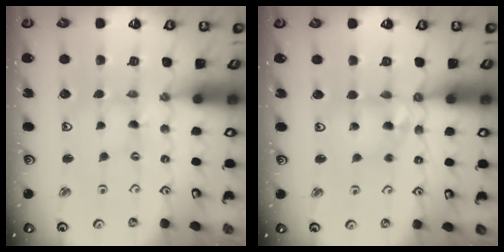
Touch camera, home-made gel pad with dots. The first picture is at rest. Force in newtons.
{"total": 10.2, "press": 10.1, "slide": 1.4}